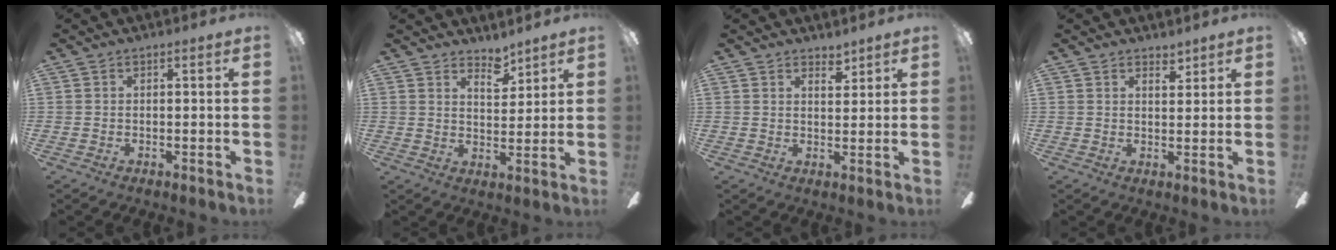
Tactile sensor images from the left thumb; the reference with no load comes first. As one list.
[{"total": 5.1, "force": [4.3, 2.1, 1.7], "torque": [-0.013, -0.028, 0.075]}, {"total": 3.5, "force": [3.1, 1.3, 1.0], "torque": [-0.001, -0.020, 0.053]}, {"total": 3.2, "force": [2.8, 1.2, 0.9], "torque": [0.002, -0.016, 0.047]}]